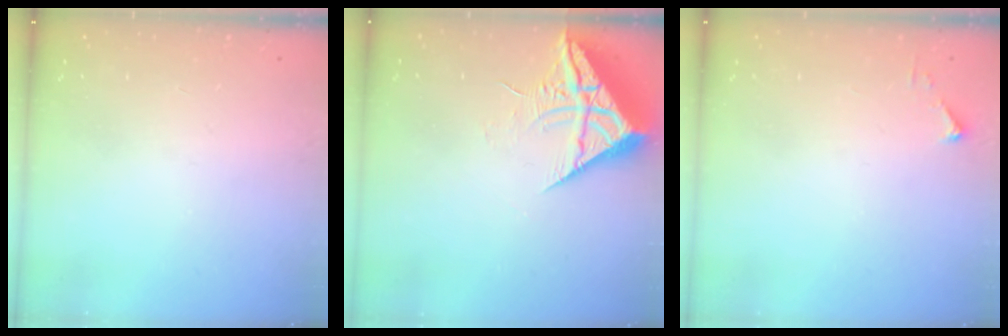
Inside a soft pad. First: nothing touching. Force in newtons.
{"total": 10.0, "press": 9.9, "slide": 1.0}
{"total": 2.7, "press": 2.7, "slide": 0.3}